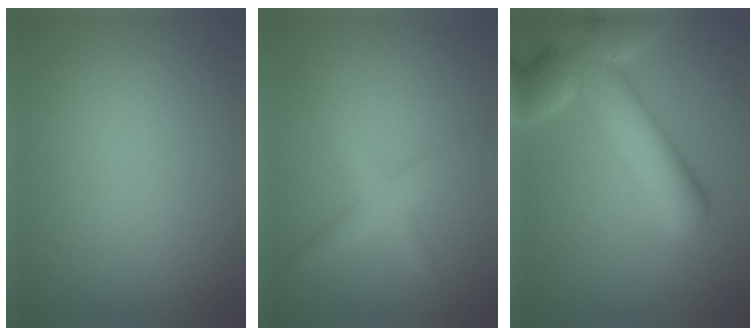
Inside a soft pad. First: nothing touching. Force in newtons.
{"total": 2.8, "press": 2.8, "slide": 0.2}
{"total": 10.7, "press": 10.6, "slide": 1.1}